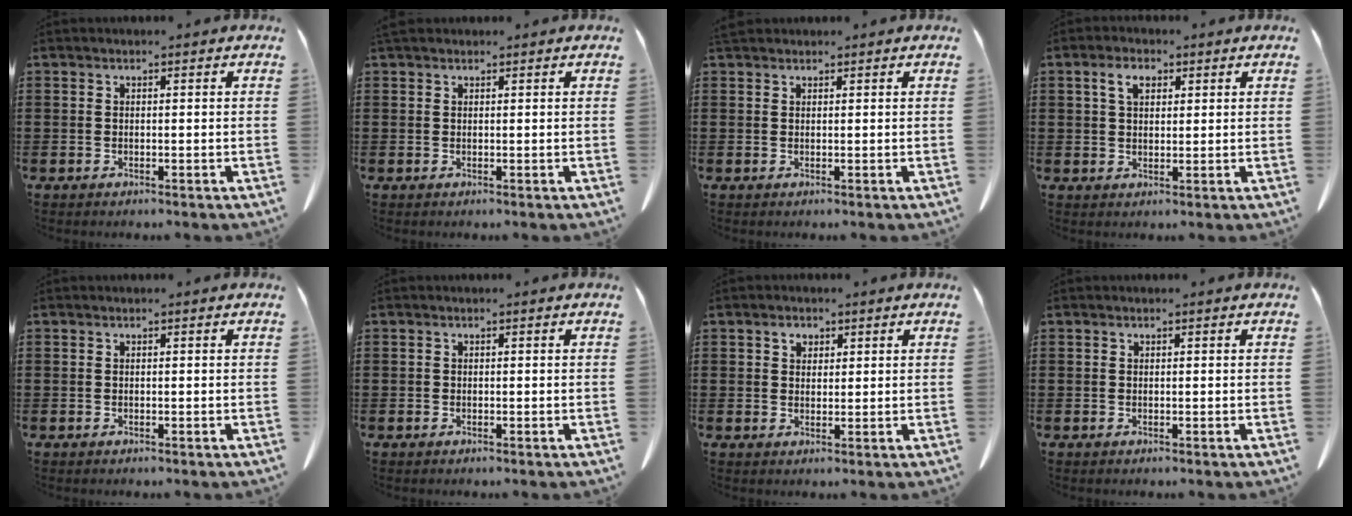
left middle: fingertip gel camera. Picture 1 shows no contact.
{"total": 0.9, "force": [0.8, 0.3, 0.3], "torque": [-0.009, 0.002, 0.016]}
{"total": 1.0, "force": [1.0, 0.2, 0.3], "torque": [-0.008, 0.001, 0.020]}
{"total": 3.6, "force": [1.8, 1.9, 2.5], "torque": [-0.049, 0.008, 0.029]}
{"total": 0.0}
{"total": 0.0}
{"total": 1.8, "force": [1.2, 1.1, 0.8], "torque": [-0.010, 0.001, 0.020]}
{"total": 0.0}